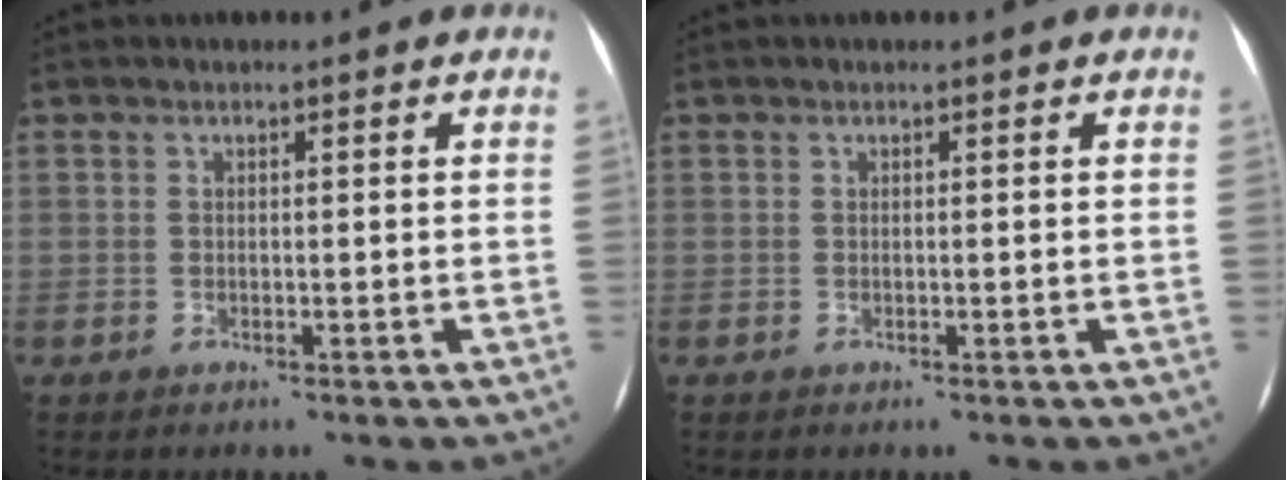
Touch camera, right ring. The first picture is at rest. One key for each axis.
{"total": 0.0}